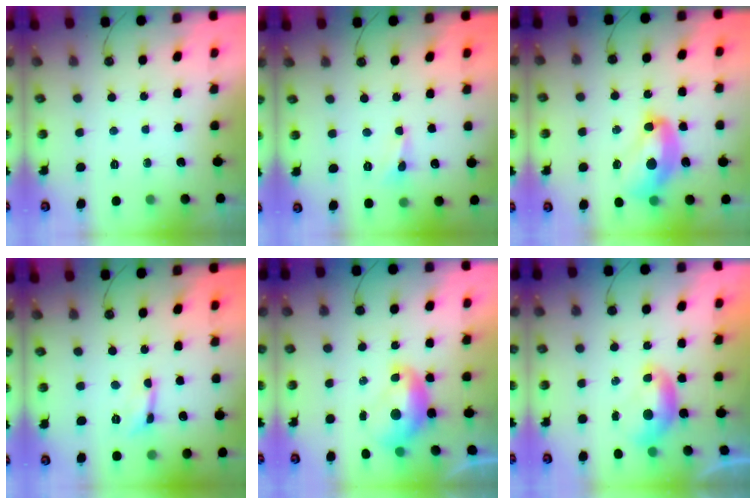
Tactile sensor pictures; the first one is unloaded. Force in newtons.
{"total": 0.6, "press": 0.5, "slide": 0.4}
{"total": 9.2, "press": 9.1, "slide": 1.3}
{"total": 0.5, "press": 0.5, "slide": 0.1}
{"total": 2.0, "press": 2.0, "slide": 0.2}
{"total": 0.0}